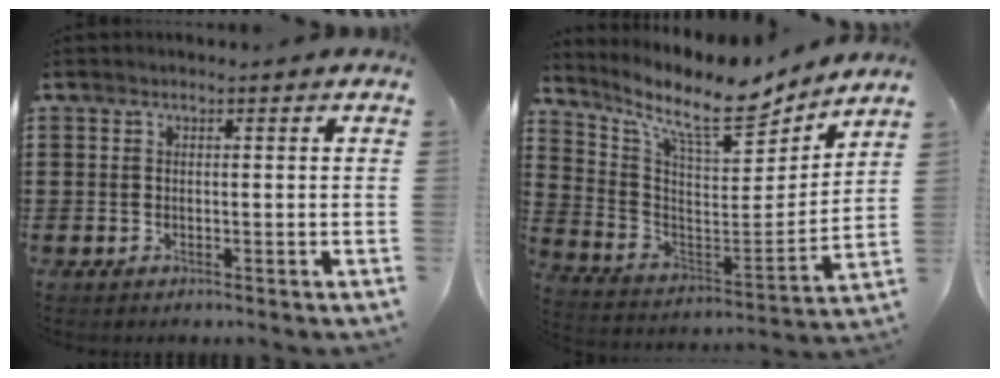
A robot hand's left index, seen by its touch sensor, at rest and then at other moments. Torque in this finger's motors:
{"motor_torque": [1.64, -0.50, 0.74, 0.20]}